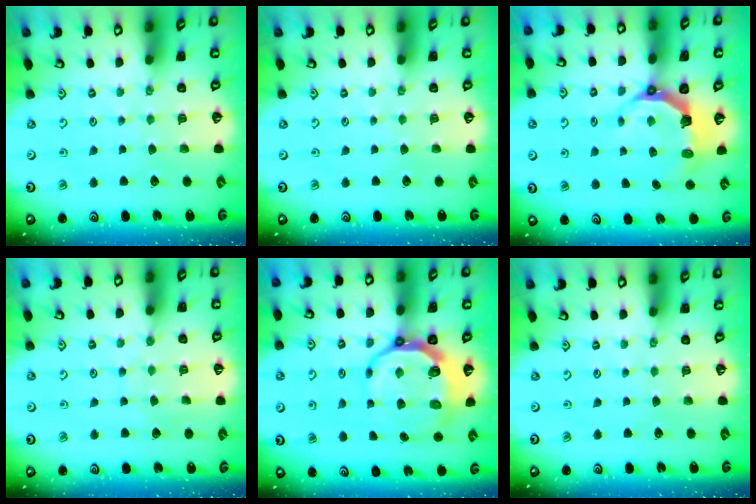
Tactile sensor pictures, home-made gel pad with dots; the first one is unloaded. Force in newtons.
{"total": 0.0}
{"total": 7.0, "press": 5.3, "slide": 4.5}
{"total": 4.9, "press": 4.9, "slide": 0.4}
{"total": 10.1, "press": 9.1, "slide": 4.4}
{"total": 0.0}